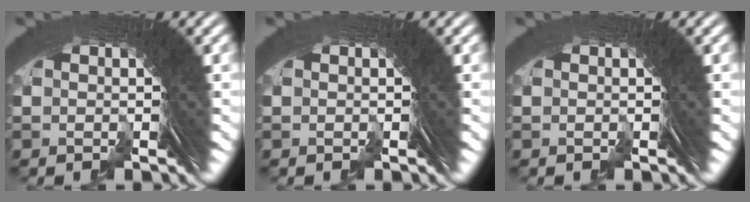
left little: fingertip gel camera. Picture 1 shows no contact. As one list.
[{"total": 0.0}, {"total": 0.0}]